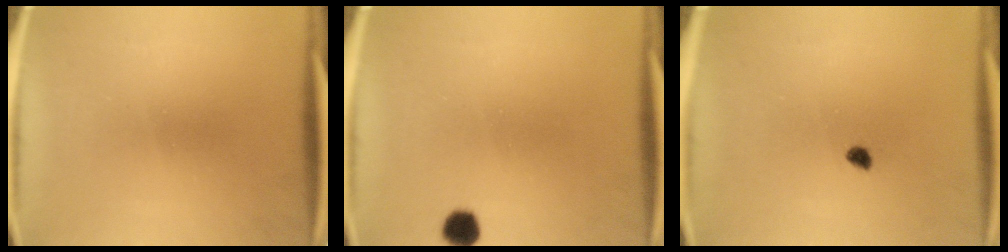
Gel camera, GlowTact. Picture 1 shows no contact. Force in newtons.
{"total": 3.3}
{"total": 1.3}